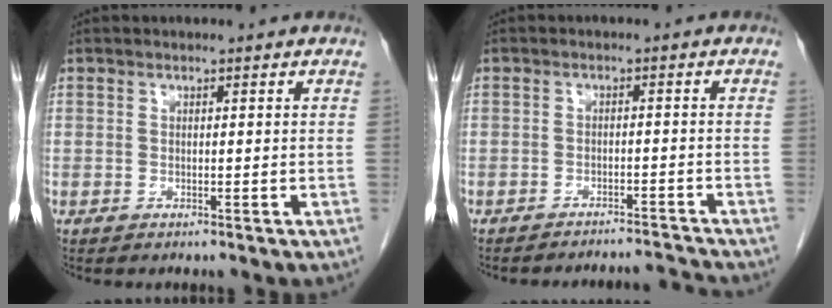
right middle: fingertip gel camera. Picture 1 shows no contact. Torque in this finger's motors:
{"motor_torque": [-0.11, -0.20, -0.06, 0.02]}